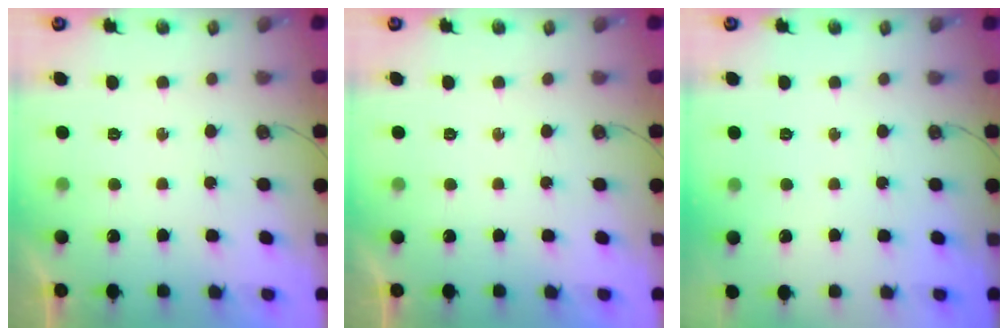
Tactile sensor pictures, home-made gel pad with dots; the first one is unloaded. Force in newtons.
{"total": 0.0}
{"total": 0.0}